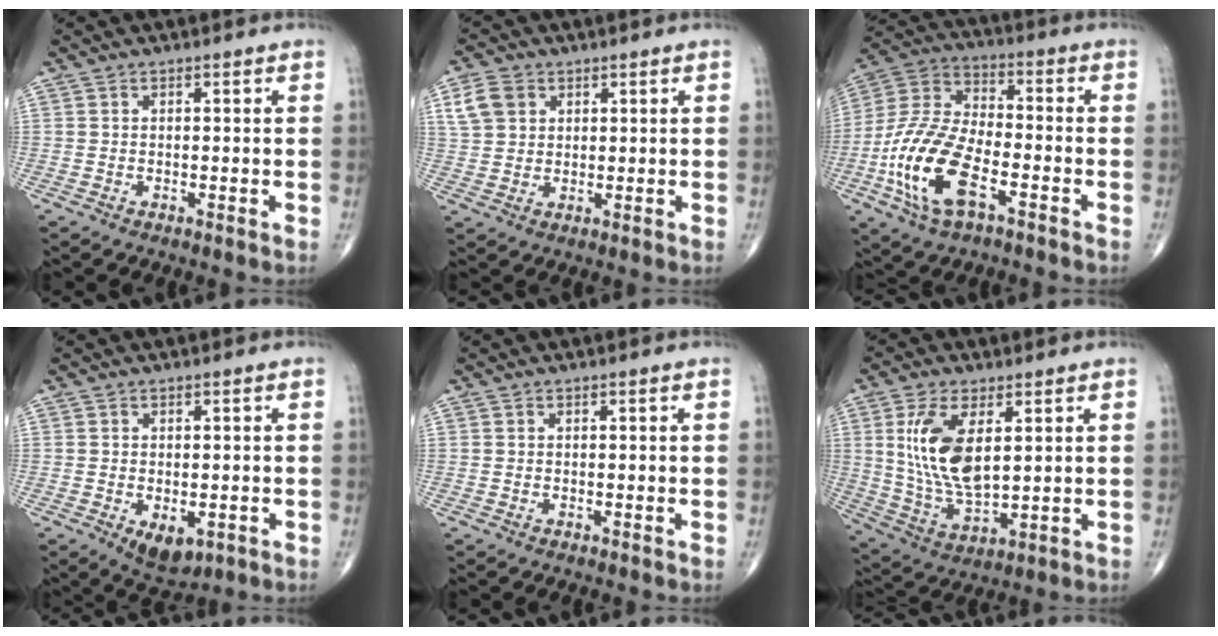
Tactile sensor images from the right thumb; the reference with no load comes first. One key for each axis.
{"total": 6.0, "fx": 2.5, "fy": 4.6, "fz": 3.0, "tx": -0.045, "ty": 0.000, "tz": 0.051}
{"total": 17.4, "fx": -6.6, "fy": 8.0, "fz": 13.9, "tx": -0.291, "ty": 0.027, "tz": -0.127}
{"total": 5.4, "fx": -1.7, "fy": 3.1, "fz": 4.1, "tx": -0.052, "ty": -0.006, "tz": -0.013}
{"total": 0.0}
{"total": 13.4, "fx": 3.4, "fy": 6.3, "fz": 11.3, "tx": -0.225, "ty": -0.021, "tz": 0.078}